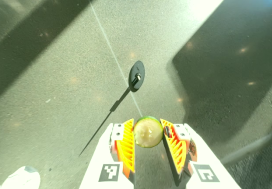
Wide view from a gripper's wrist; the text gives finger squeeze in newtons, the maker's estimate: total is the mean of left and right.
{"total": 9.1, "left": 9.2, "right": 9.1}